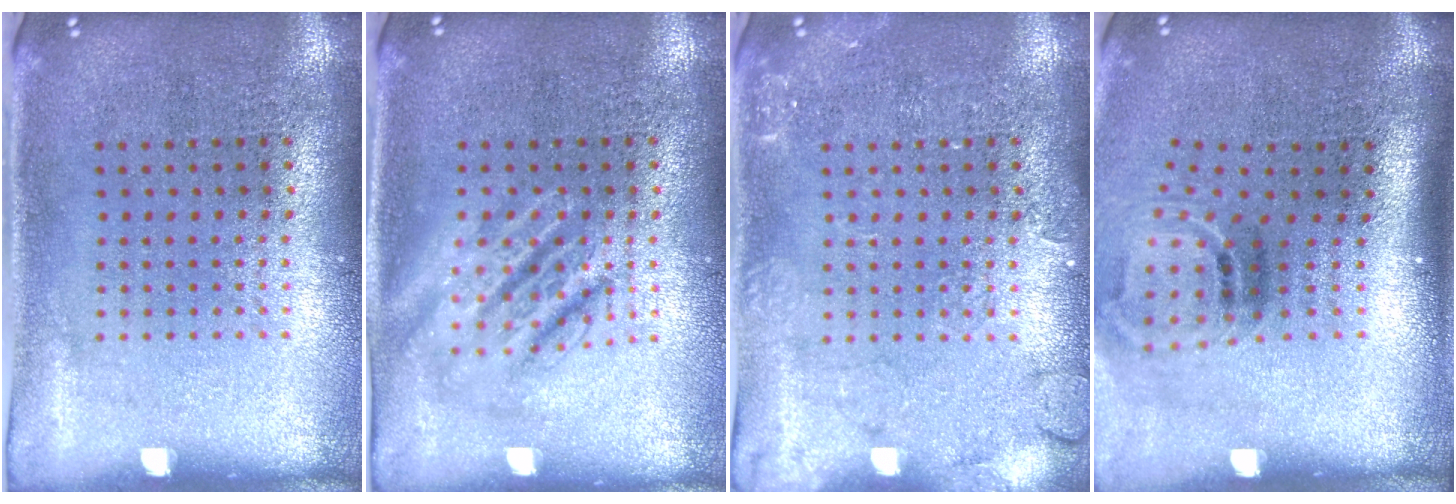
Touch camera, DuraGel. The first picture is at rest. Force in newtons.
{"total": 2.7, "press": 2.7, "slide": 0.3}
{"total": 2.2, "press": 2.2, "slide": 0.4}
{"total": 2.0, "press": 1.2, "slide": 1.6}